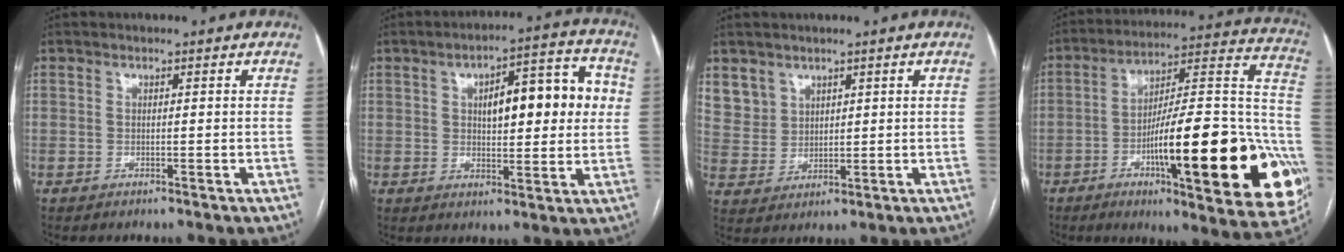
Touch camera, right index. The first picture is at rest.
{"total": 13.1, "force": [2.7, 4.5, 12.0], "torque": [-0.159, 0.032, 0.041]}
{"total": 5.9, "force": [3.9, 4.4, 0.4], "torque": [-0.010, 0.009, 0.091]}
{"total": 30.1, "force": [-9.0, 5.9, 28.1], "torque": [-0.313, 0.004, -0.125]}